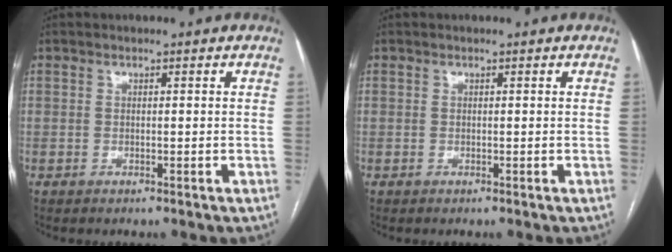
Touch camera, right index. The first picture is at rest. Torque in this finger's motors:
{"motor_torque": [0.00, 0.00, 0.00, 0.00]}